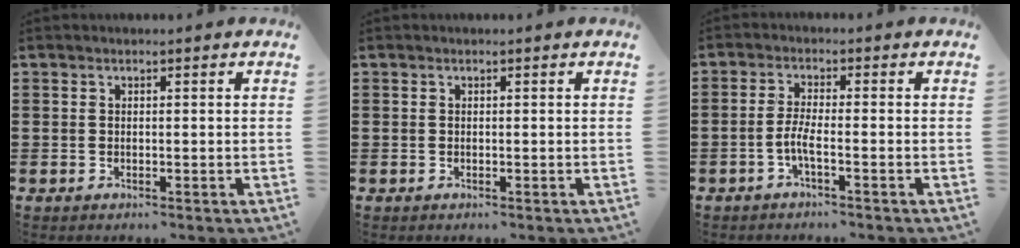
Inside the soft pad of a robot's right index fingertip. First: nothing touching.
{"total": 0.0}
{"total": 3.3, "force": [-1.7, 0.2, 2.8], "torque": [-0.071, -0.010, -0.039]}